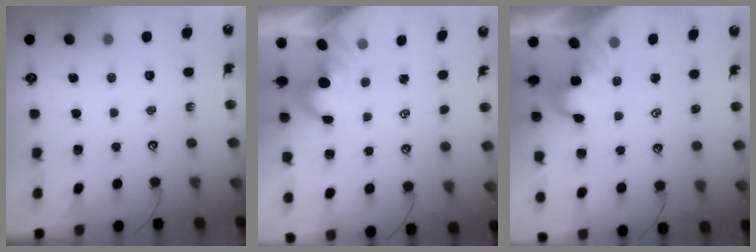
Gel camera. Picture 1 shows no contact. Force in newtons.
{"total": 1.7, "press": 1.4, "slide": 1.0}
{"total": 2.0, "press": 1.9, "slide": 0.6}